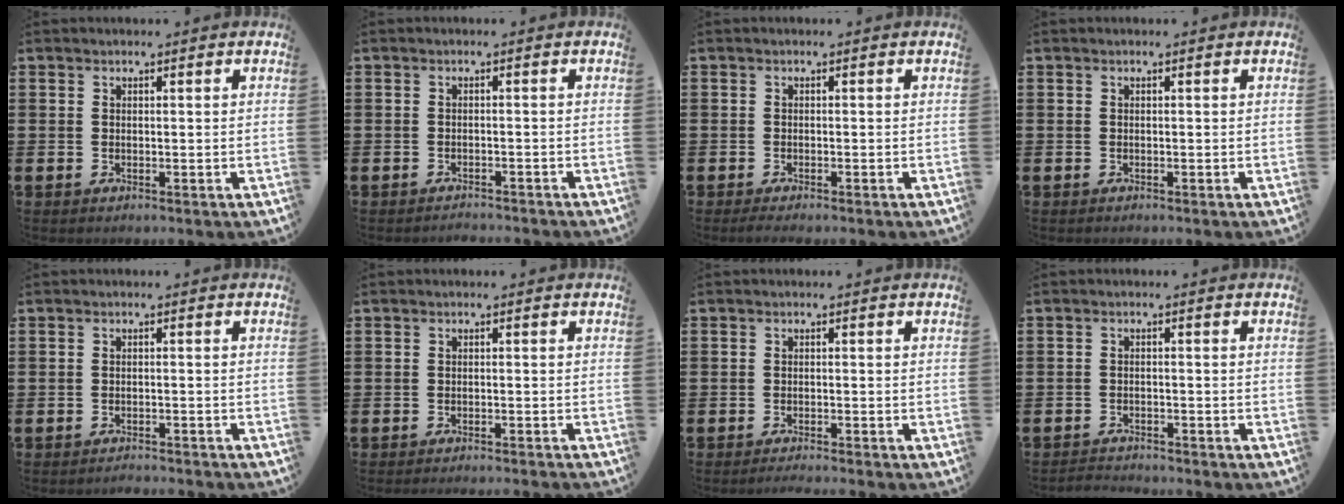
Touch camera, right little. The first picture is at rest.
{"total": 1.1, "force": [-1.0, -0.1, -0.1], "torque": [-0.001, 0.003, -0.022]}
{"total": 0.8, "force": [-0.5, 0.1, 0.6], "torque": [-0.010, -0.001, -0.010]}
{"total": 0.0}
{"total": 1.2, "force": [-1.2, -0.1, -0.1], "torque": [-0.002, 0.003, -0.025]}
{"total": 0.9, "force": [-0.9, -0.3, 0.0], "torque": [0.002, 0.001, -0.019]}
{"total": 1.0, "force": [-0.9, -0.2, 0.2], "torque": [-0.002, -0.001, -0.019]}
{"total": 1.6, "force": [-1.6, 0.0, -0.2], "torque": [-0.003, 0.004, -0.036]}